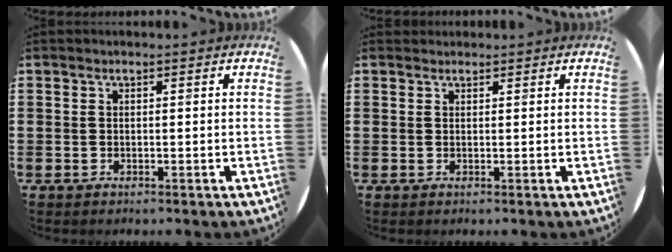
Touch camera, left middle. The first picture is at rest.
{"total": 0.5, "force": [0.5, 0.1, -0.1], "torque": [0.003, 0.004, 0.009]}